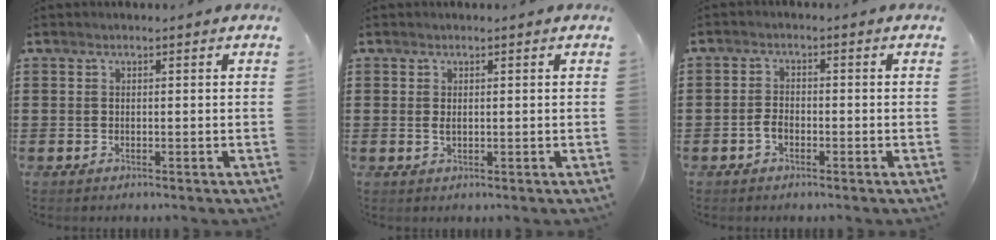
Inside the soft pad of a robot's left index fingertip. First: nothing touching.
{"total": 0.9, "force": [0.3, 0.4, 0.8], "torque": [-0.017, 0.003, 0.004]}
{"total": 2.1, "force": [-0.9, 1.2, 1.5], "torque": [-0.038, 0.001, -0.019]}